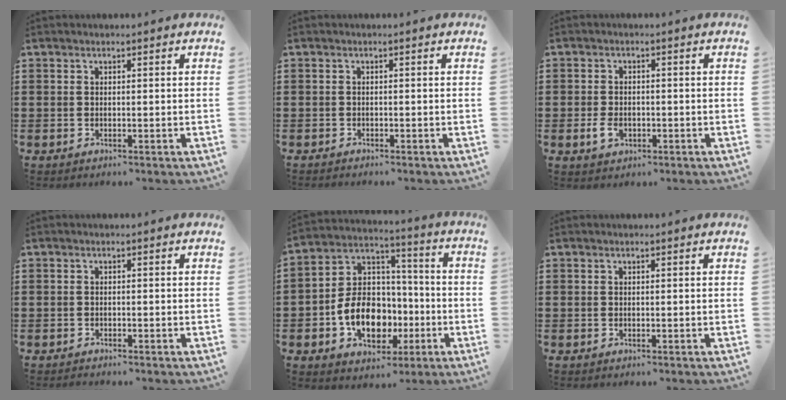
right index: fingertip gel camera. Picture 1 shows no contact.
{"total": 0.6, "force": [-0.6, 0.0, -0.1], "torque": [0.001, 0.000, -0.013]}
{"total": 2.9, "force": [-1.0, 1.8, 2.1], "torque": [-0.053, -0.007, -0.021]}
{"total": 0.8, "force": [-0.8, 0.1, -0.2], "torque": [0.003, 0.002, -0.018]}
{"total": 12.5, "force": [-3.9, 8.9, 7.8], "torque": [-0.170, 0.015, -0.065]}
{"total": 0.0}